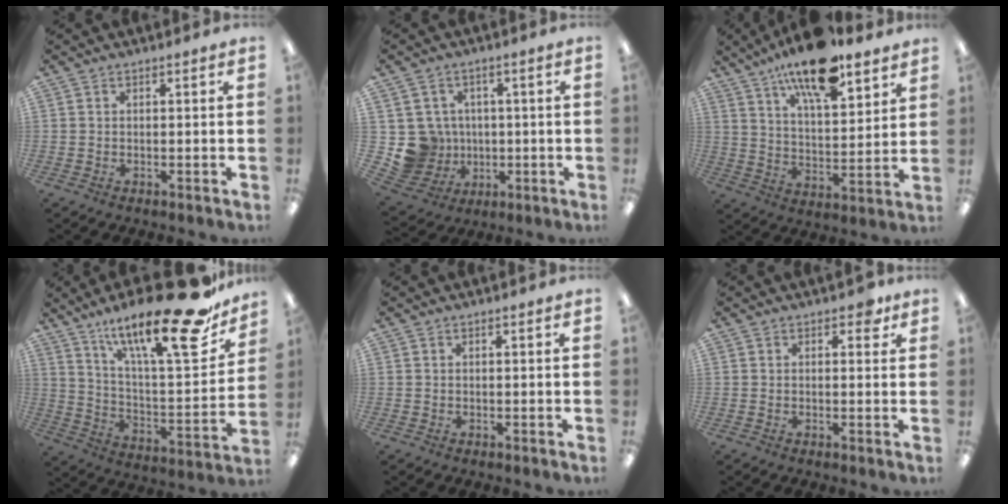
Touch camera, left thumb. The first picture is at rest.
{"total": 9.3, "force": [0.0, 9.2, 1.4], "torque": [-0.058, 0.003, 0.015]}
{"total": 17.0, "force": [12.4, 5.5, 10.1], "torque": [-0.171, -0.063, 0.209]}
{"total": 25.1, "force": [17.0, 5.9, 17.5], "torque": [-0.264, -0.109, 0.271]}
{"total": 0.0}
{"total": 2.6, "force": [1.4, 1.5, 1.5], "torque": [-0.009, -0.003, 0.019]}